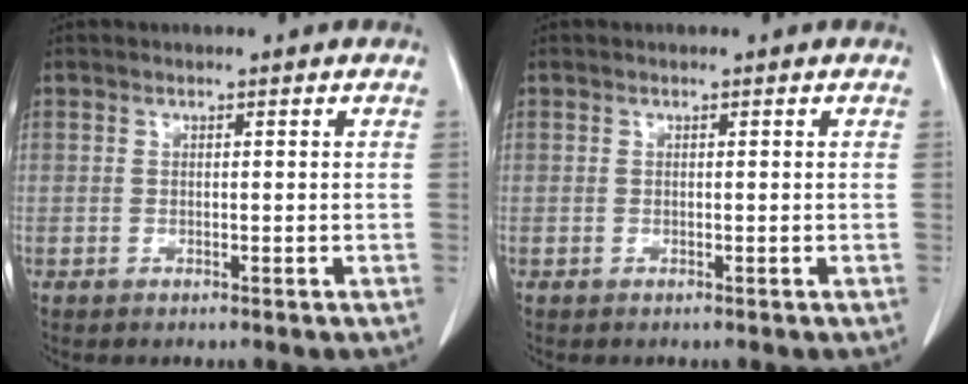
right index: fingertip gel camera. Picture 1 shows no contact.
{"total": 0.0}